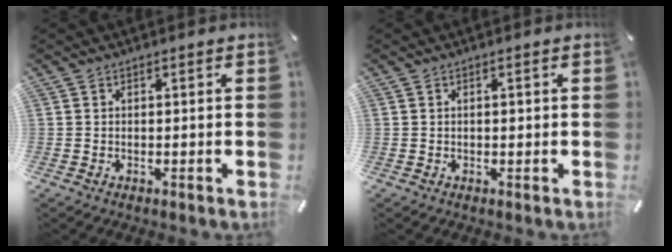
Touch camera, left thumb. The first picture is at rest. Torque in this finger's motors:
{"motor_torque": [0.12, 0.06, 0.02, -0.12, -0.01]}